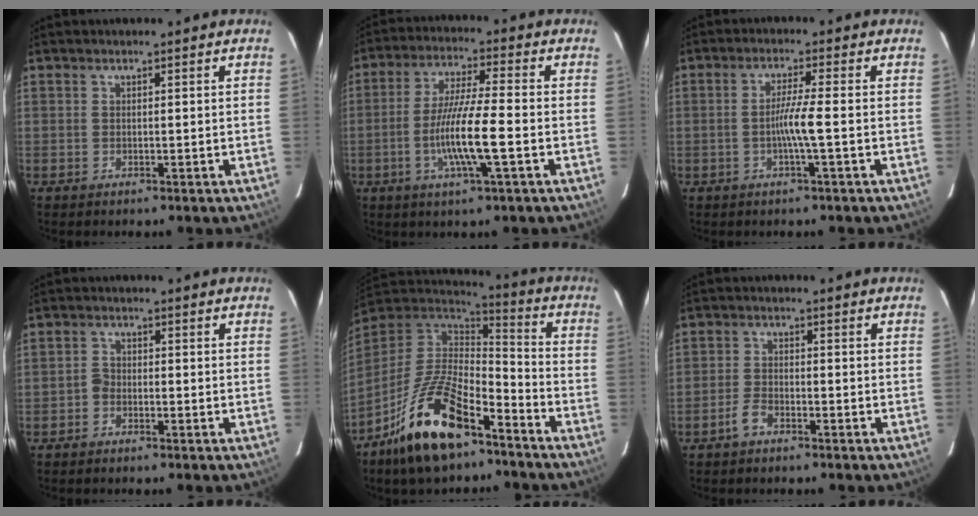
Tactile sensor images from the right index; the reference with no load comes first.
{"total": 10.3, "force": [-2.6, 0.1, 9.9], "torque": [-0.188, -0.008, -0.053]}
{"total": 4.2, "force": [-0.9, -0.7, 4.0], "torque": [-0.078, 0.000, -0.017]}
{"total": 1.5, "force": [-0.9, 1.0, 0.7], "torque": [-0.010, 0.005, -0.019]}
{"total": 17.3, "force": [-11.0, 6.0, 12.0], "torque": [-0.244, 0.000, -0.203]}
{"total": 2.5, "force": [-1.8, 1.0, 1.4], "torque": [-0.034, 0.001, -0.034]}